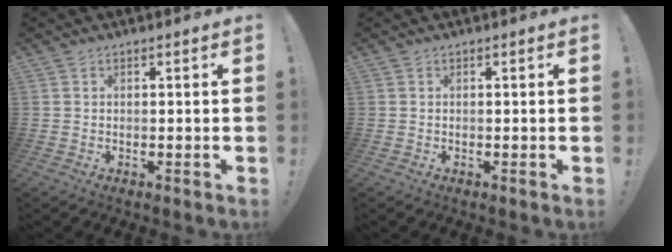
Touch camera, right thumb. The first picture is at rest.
{"total": 0.0}